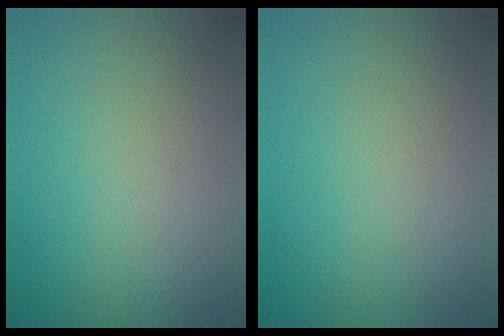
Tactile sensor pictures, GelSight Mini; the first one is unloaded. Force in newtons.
{"total": 0.0}